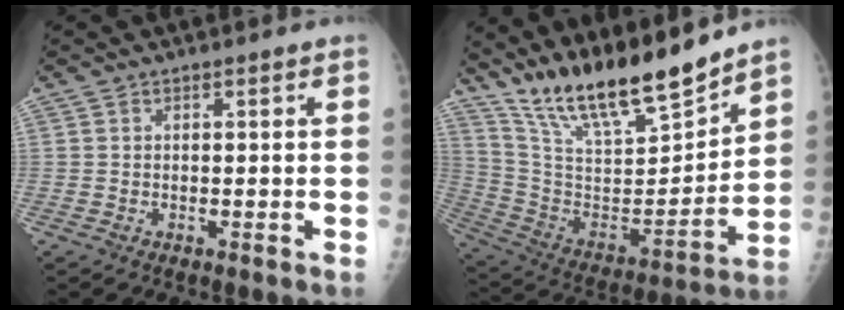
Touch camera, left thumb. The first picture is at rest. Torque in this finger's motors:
{"motor_torque": [0.55, 0.00, 1.41, -1.36, 0.25]}